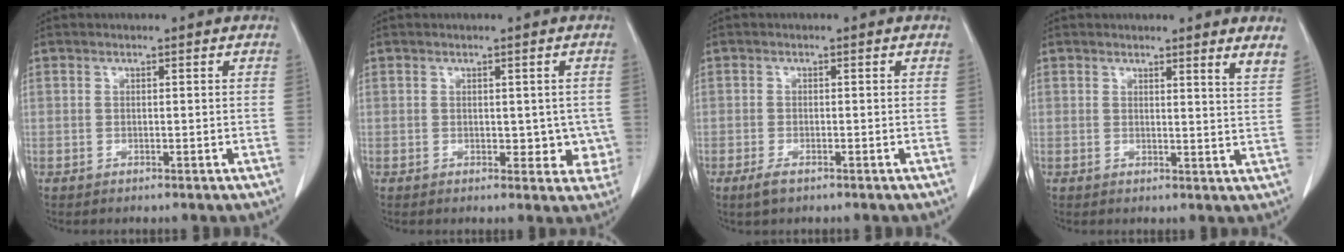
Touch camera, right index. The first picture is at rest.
{"total": 4.0, "force": [0.0, 2.7, 2.9], "torque": [-0.013, 0.004, 0.005]}
{"total": 2.0, "force": [-1.3, 0.6, 1.4], "torque": [-0.029, -0.003, -0.021]}
{"total": 3.5, "force": [3.1, -0.4, 1.7], "torque": [-0.029, -0.027, 0.024]}